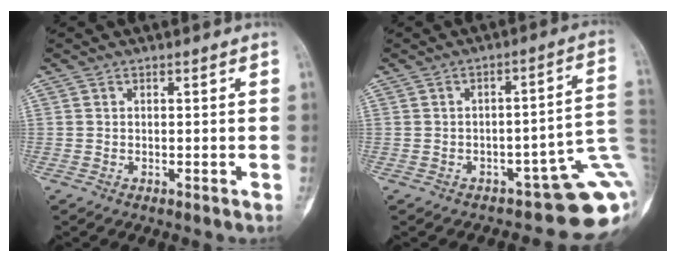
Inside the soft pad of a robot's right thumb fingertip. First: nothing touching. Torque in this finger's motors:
{"motor_torque": [1.32, 0.07, 0.53, -0.77, 0.13]}